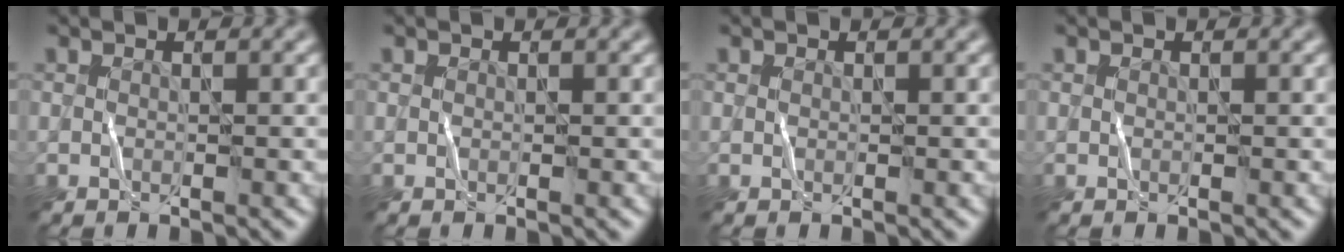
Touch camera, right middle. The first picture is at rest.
{"total": 0.0}
{"total": 0.0}
{"total": 0.0}